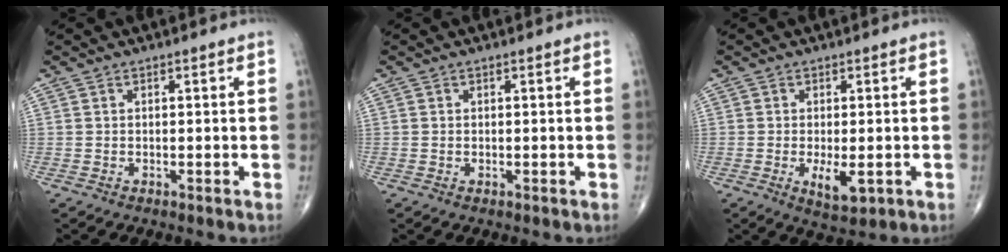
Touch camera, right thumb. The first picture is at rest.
{"total": 0.0}
{"total": 4.9, "force": [-1.3, 2.0, 4.3], "torque": [-0.066, -0.011, -0.013]}